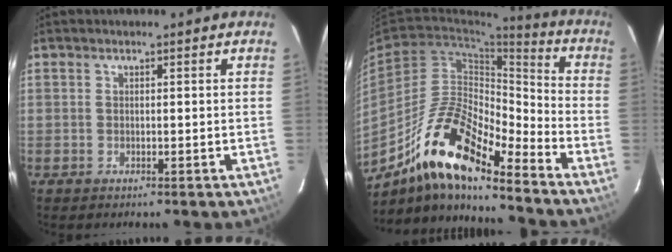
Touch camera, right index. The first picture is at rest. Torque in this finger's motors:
{"motor_torque": [0.53, -0.62, 0.80, 0.21]}